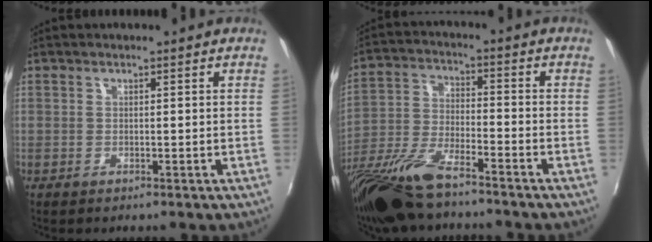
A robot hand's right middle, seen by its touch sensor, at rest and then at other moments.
{"total": 16.1, "force": [-12.3, 3.7, 9.6], "torque": [-0.202, -0.042, -0.234]}